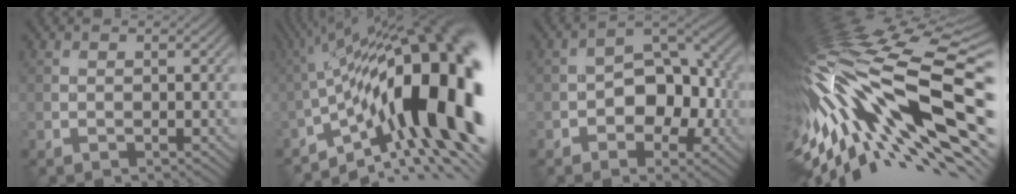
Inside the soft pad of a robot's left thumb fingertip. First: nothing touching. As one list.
[{"total": 20.6, "force": [-3.4, 7.3, 18.9], "torque": [-0.270, 0.019, -0.066]}, {"total": 7.7, "force": [-2.0, 5.1, 5.4], "torque": [-0.058, 0.008, -0.042]}, {"total": 19.7, "force": [-4.2, 8.4, 17.3], "torque": [-0.347, -0.046, -0.068]}]